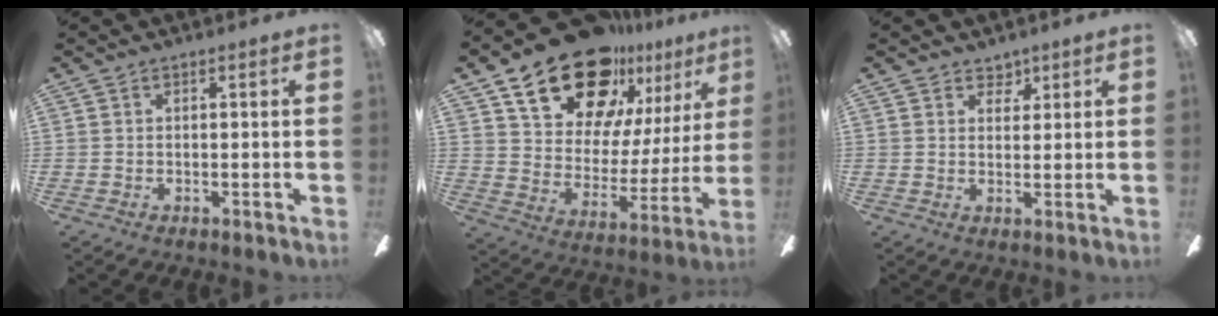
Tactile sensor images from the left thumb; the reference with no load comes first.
{"total": 24.0, "force": [16.4, 12.8, 12.1], "torque": [-0.202, -0.100, 0.301]}
{"total": 3.5, "force": [3.0, 1.8, 0.5], "torque": [0.006, -0.015, 0.052]}